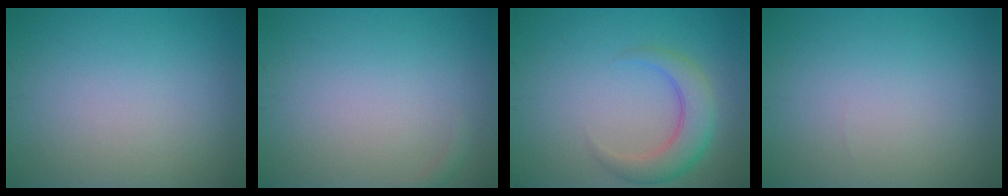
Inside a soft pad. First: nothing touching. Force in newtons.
{"total": 0.6, "press": 0.6, "slide": 0.1}
{"total": 4.1, "press": 4.1, "slide": 0.3}
{"total": 0.0}